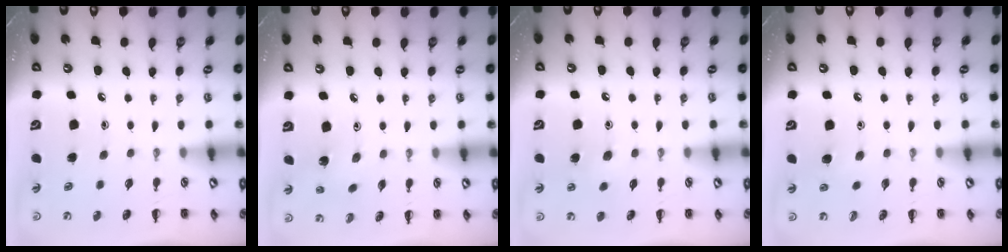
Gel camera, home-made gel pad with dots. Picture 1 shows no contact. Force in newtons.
{"total": 1.5, "press": 1.4, "slide": 0.4}
{"total": 7.1, "press": 6.7, "slide": 2.4}
{"total": 3.0, "press": 2.7, "slide": 1.3}